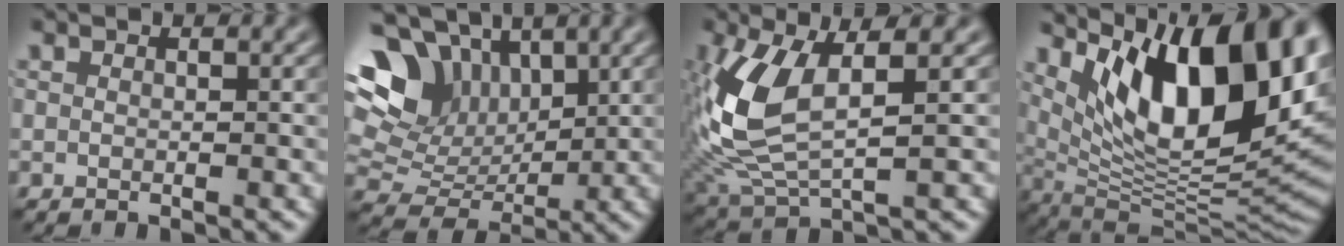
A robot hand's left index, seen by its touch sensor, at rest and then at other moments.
{"total": 9.9, "force": [4.2, 7.4, 5.2], "torque": [-0.110, 0.024, 0.072]}
{"total": 8.7, "force": [1.2, 3.9, 7.7], "torque": [-0.193, -0.003, 0.026]}
{"total": 16.2, "force": [6.4, 6.6, 13.2], "torque": [-0.183, -0.001, 0.107]}